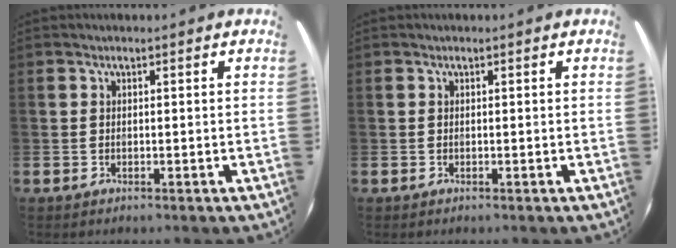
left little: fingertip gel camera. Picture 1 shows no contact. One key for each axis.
{"total": 0.0}